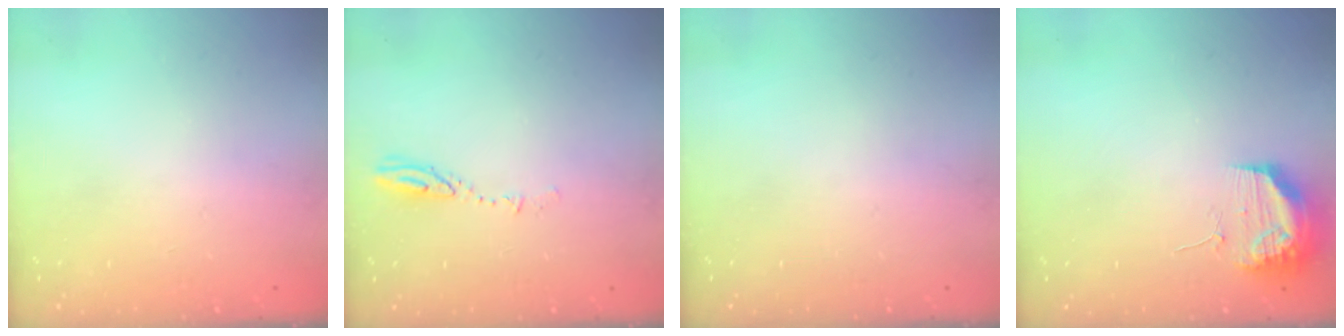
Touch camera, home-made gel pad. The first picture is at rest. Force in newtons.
{"total": 3.5, "press": 3.4, "slide": 0.3}
{"total": 0.0}
{"total": 13.8, "press": 11.9, "slide": 6.9}